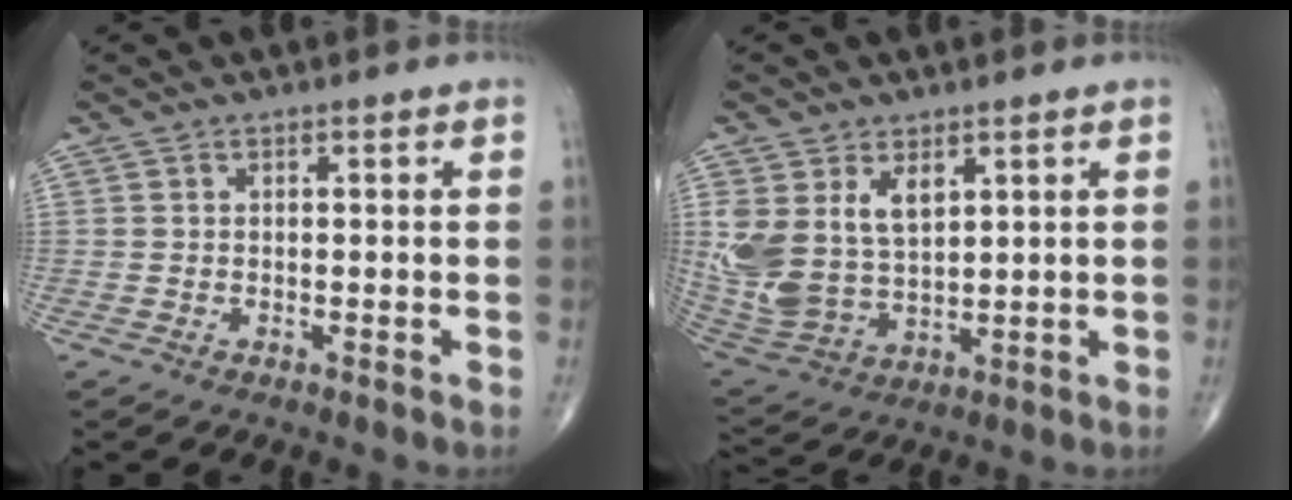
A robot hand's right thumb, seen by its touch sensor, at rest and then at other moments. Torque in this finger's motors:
{"motor_torque": [0.41, 0.41, 1.08, 0.91, 0.12]}